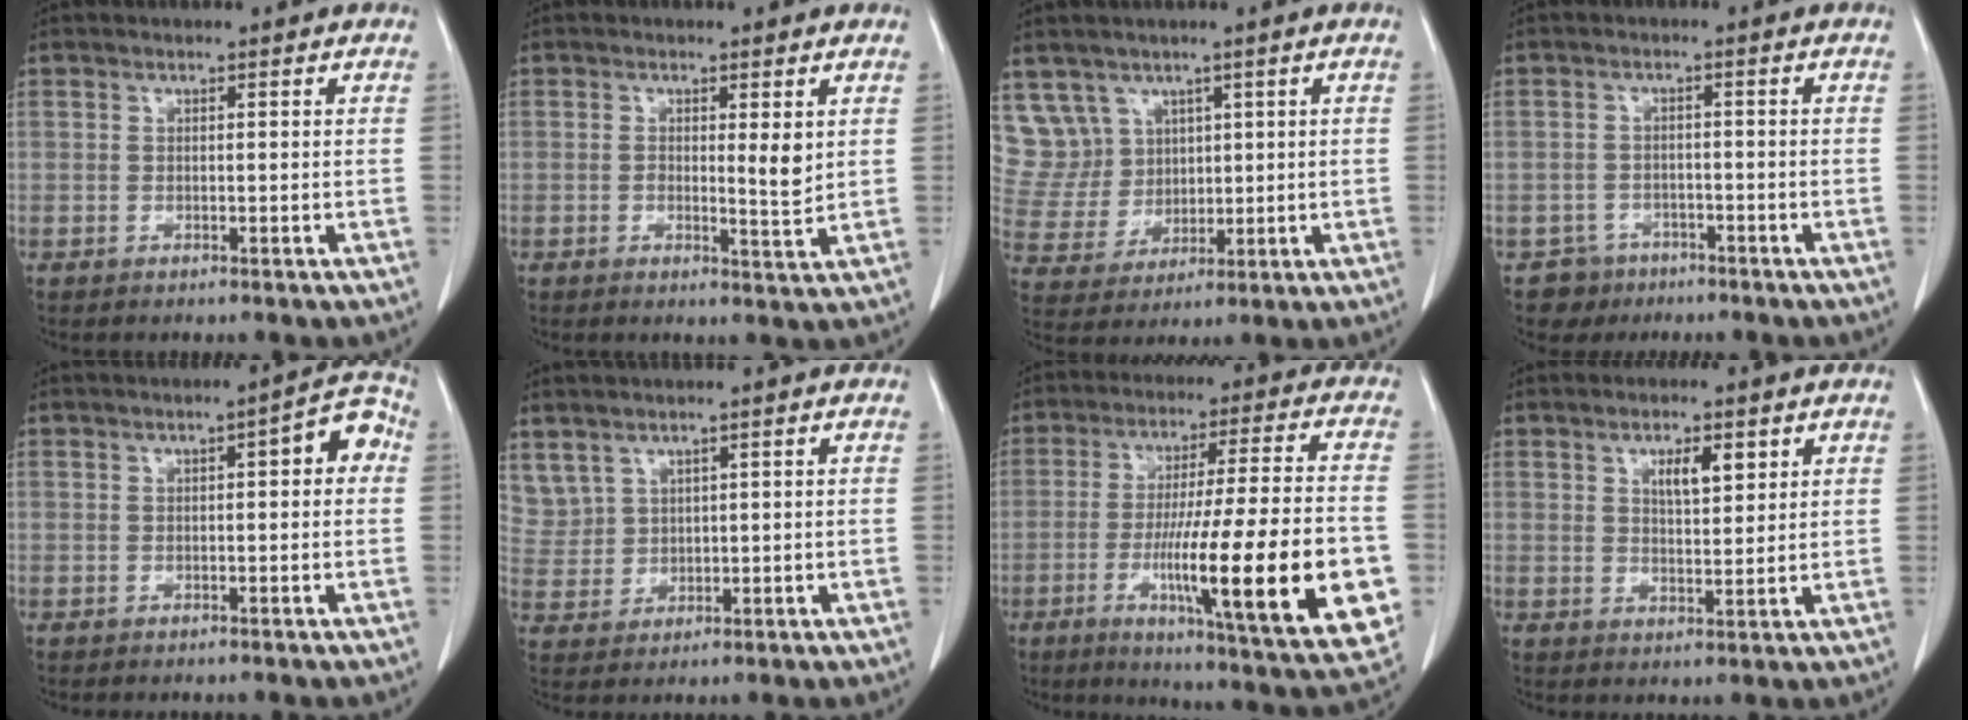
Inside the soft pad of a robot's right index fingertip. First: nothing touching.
{"total": 3.3, "force": [0.7, 0.6, 3.2], "torque": [-0.047, -0.008, 0.010]}
{"total": 8.2, "force": [4.9, 6.6, 0.2], "torque": [-0.011, 0.024, 0.114]}
{"total": 4.7, "force": [-3.0, 3.6, -0.6], "torque": [0.014, 0.013, -0.048]}
{"total": 5.1, "force": [1.0, 1.4, 4.9], "torque": [-0.054, 0.025, 0.008]}
{"total": 6.1, "force": [4.2, 4.3, 1.3], "torque": [-0.043, 0.012, 0.105]}
{"total": 24.7, "force": [-6.3, 1.3, 23.8], "torque": [-0.308, -0.027, -0.092]}
{"total": 4.6, "force": [2.3, 1.5, 3.7], "torque": [-0.065, 0.000, 0.041]}